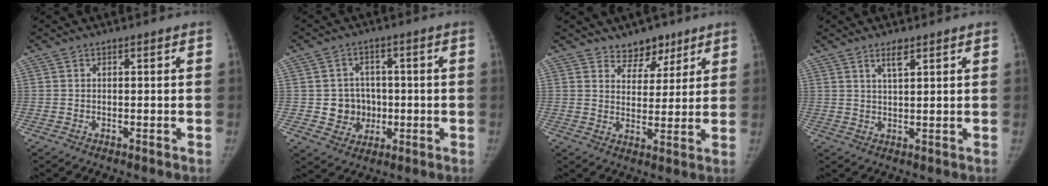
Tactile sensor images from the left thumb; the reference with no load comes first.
{"total": 6.6, "force": [-0.5, 6.3, 2.0], "torque": [0.004, 0.012, -0.001]}
{"total": 6.1, "force": [4.7, 3.7, 1.3], "torque": [0.016, -0.032, 0.075]}
{"total": 2.9, "force": [2.0, 0.5, 2.0], "torque": [-0.036, -0.011, 0.038]}